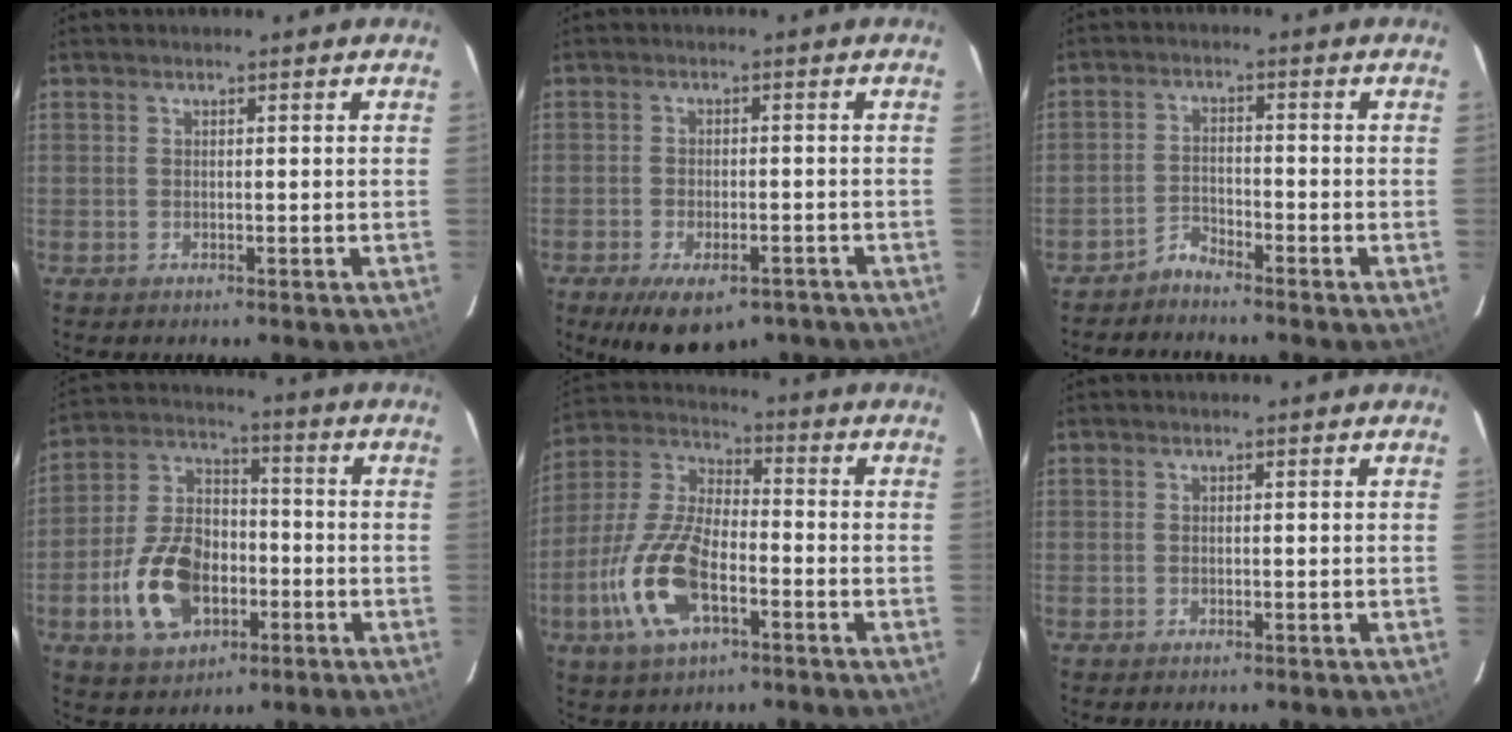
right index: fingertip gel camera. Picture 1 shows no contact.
{"total": 9.9, "force": [-6.6, 4.4, 5.9], "torque": [-0.117, -0.022, -0.092]}
{"total": 2.8, "force": [-2.7, 0.5, 0.1], "torque": [-0.003, 0.004, -0.056]}
{"total": 15.3, "force": [-5.2, 9.9, 10.5], "torque": [-0.226, 0.015, -0.081]}
{"total": 15.8, "force": [-6.0, 7.1, 12.7], "torque": [-0.285, -0.004, -0.116]}
{"total": 0.0}